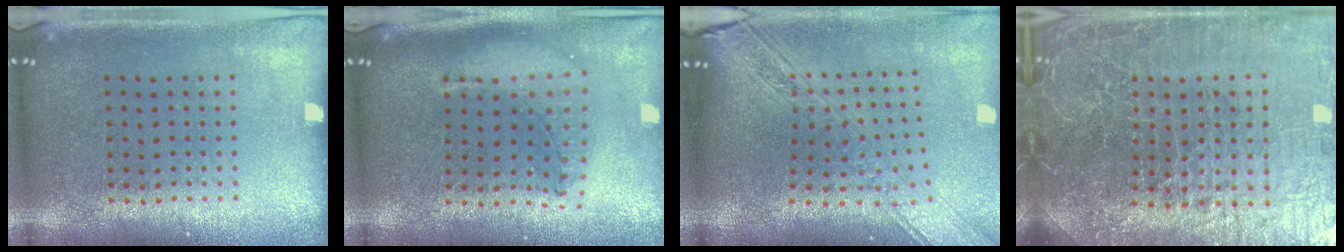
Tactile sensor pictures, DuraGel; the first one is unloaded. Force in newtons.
{"total": 1.3, "press": 1.2, "slide": 0.4}
{"total": 3.0, "press": 2.3, "slide": 1.9}
{"total": 7.2, "press": 6.3, "slide": 3.4}